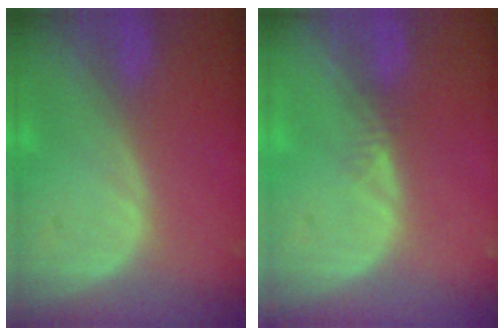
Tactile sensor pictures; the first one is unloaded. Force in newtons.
{"total": 1.2, "press": 1.0, "slide": 0.6}